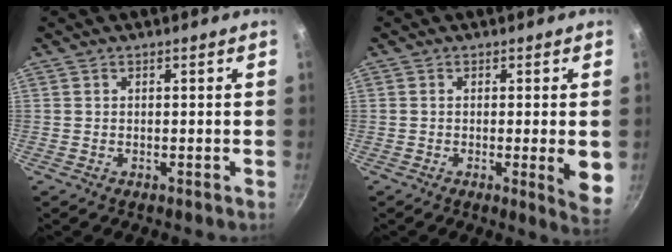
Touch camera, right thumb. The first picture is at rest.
{"total": 6.4, "force": [-0.7, 0.9, 6.2], "torque": [-0.073, -0.012, -0.008]}